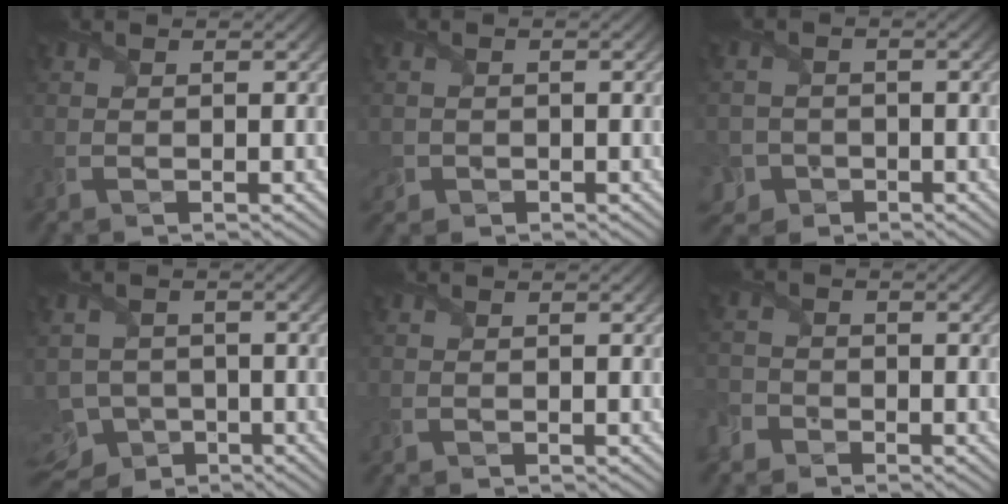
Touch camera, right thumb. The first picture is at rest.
{"total": 1.9, "force": [-0.8, 1.6, 0.4], "torque": [-0.013, -0.012, -0.019]}
{"total": 4.9, "force": [-2.6, 4.0, 1.1], "torque": [-0.025, -0.009, -0.057]}
{"total": 5.8, "force": [-3.0, 4.6, 1.9], "torque": [-0.041, -0.018, -0.055]}
{"total": 0.0}
{"total": 3.1, "force": [-2.2, 2.1, 0.6], "torque": [-0.023, -0.004, -0.054]}